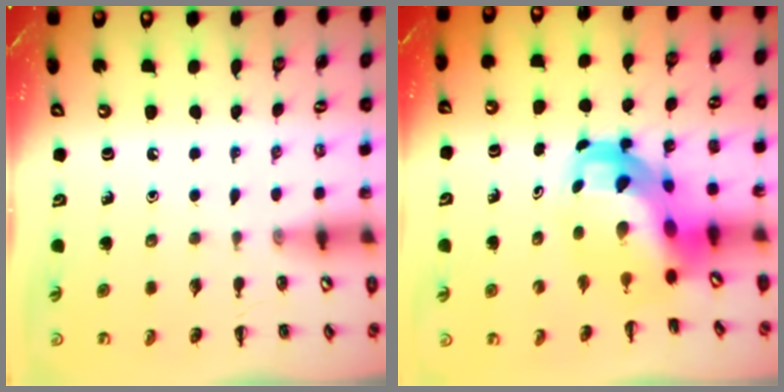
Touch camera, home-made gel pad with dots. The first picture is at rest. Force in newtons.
{"total": 8.8, "press": 8.5, "slide": 2.3}